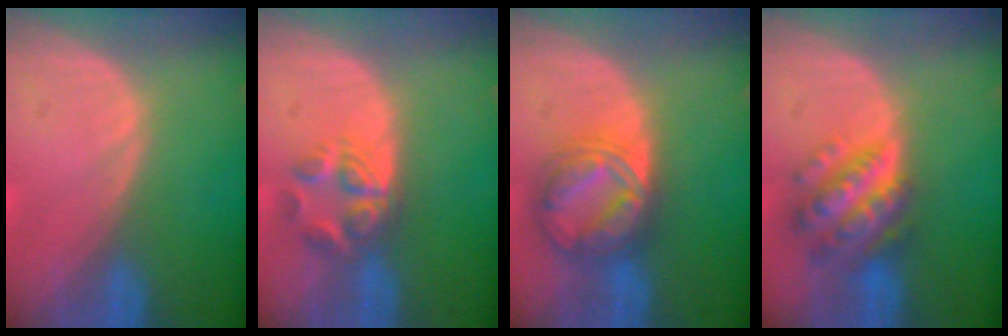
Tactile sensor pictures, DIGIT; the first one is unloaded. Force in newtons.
{"total": 5.7, "press": 4.7, "slide": 3.2}
{"total": 8.0, "press": 8.0, "slide": 0.6}
{"total": 7.7, "press": 7.7, "slide": 0.4}